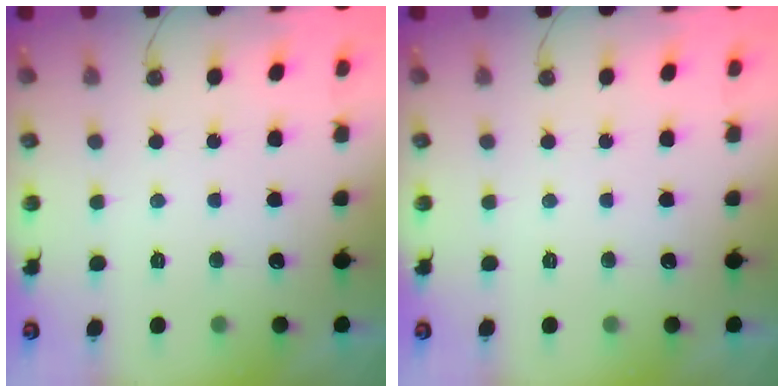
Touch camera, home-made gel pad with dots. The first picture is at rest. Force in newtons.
{"total": 0.0}